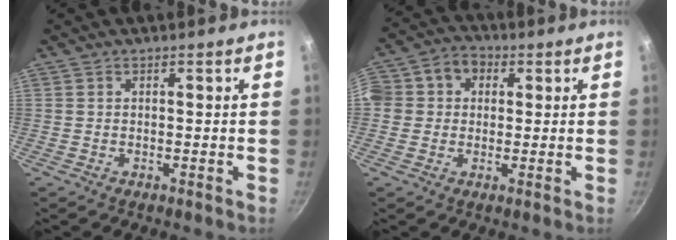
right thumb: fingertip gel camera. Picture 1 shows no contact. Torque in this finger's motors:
{"motor_torque": [-0.16, 0.38, 0.20, 0.23, 0.21]}